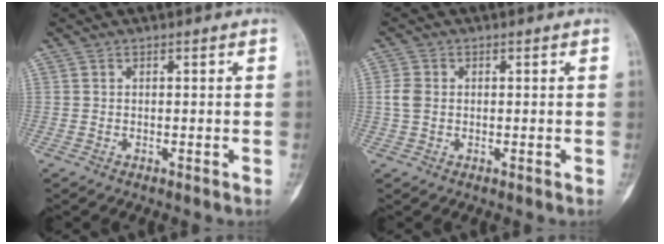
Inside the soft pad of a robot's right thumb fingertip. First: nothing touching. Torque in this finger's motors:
{"motor_torque": [0.04, -0.03, 0.37, 0.37, 0.08]}